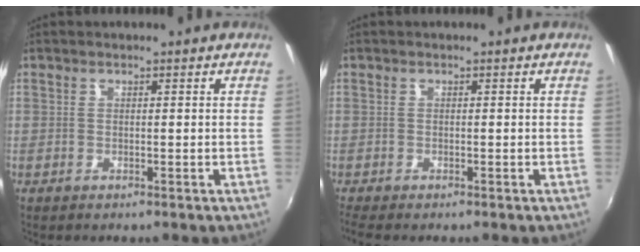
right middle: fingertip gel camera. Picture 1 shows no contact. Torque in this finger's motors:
{"motor_torque": [0.49, -0.37, 0.11, 0.04]}